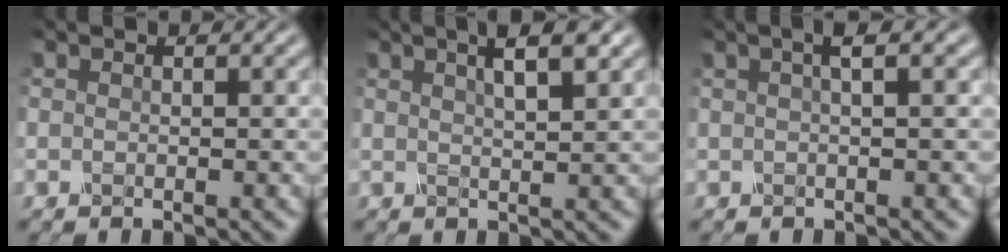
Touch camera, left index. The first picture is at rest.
{"total": 5.4, "force": [2.9, 1.6, 4.2], "torque": [-0.041, 0.025, 0.020]}
{"total": 3.2, "force": [1.1, 1.1, 2.8], "torque": [-0.021, 0.012, -0.006]}